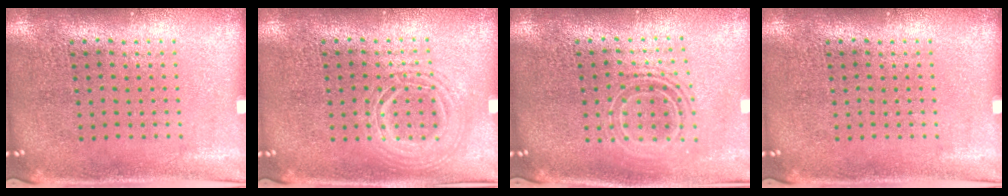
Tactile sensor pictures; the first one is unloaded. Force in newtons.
{"total": 2.3, "press": 2.3, "slide": 0.2}
{"total": 1.8, "press": 1.3, "slide": 1.2}
{"total": 0.0}